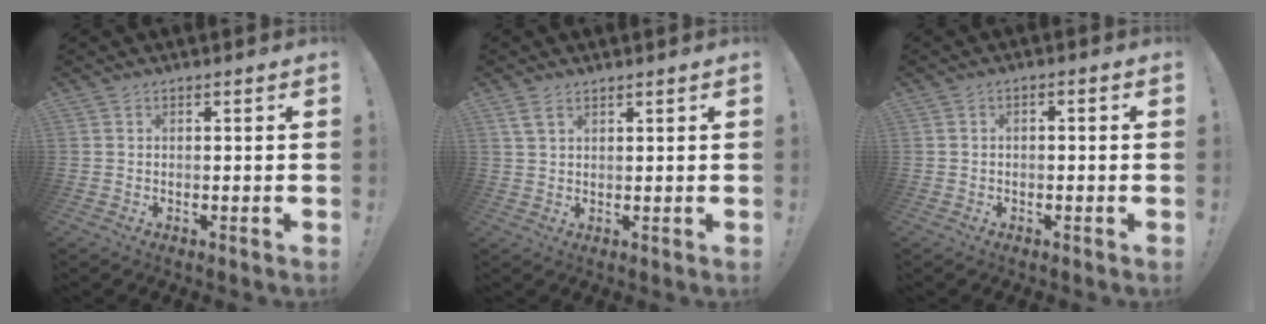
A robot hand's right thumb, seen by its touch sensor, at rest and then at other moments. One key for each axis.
{"total": 3.4, "fx": 2.0, "fy": 1.5, "fz": 2.3, "tx": -0.046, "ty": -0.003, "tz": 0.039}
{"total": 1.8, "fx": -1.5, "fy": 0.5, "fz": 0.9, "tx": -0.014, "ty": 0.009, "tz": -0.027}